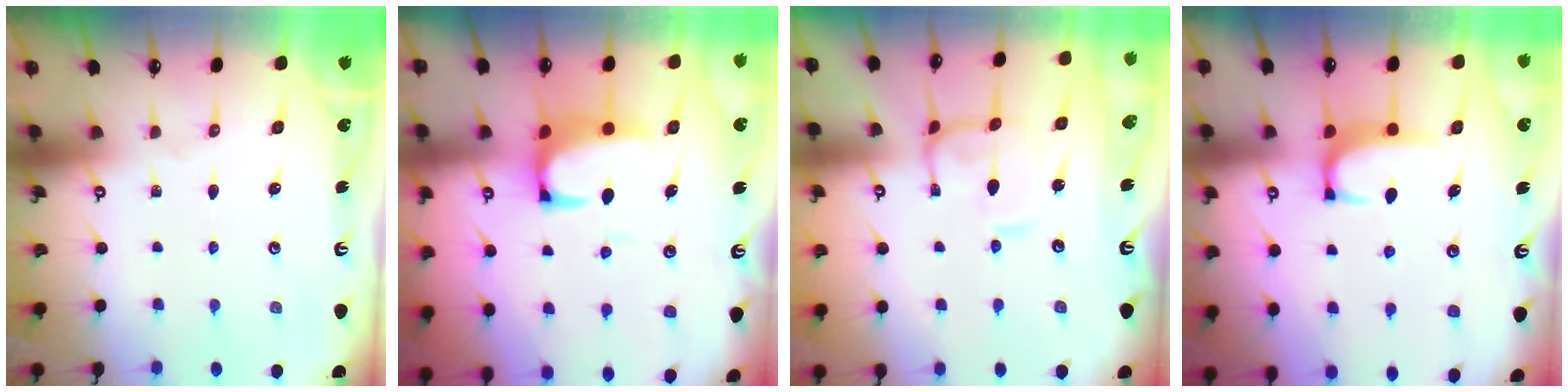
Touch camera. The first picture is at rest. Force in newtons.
{"total": 3.8, "press": 3.6, "slide": 1.0}
{"total": 1.5, "press": 1.5, "slide": 0.5}
{"total": 1.9, "press": 1.8, "slide": 0.5}